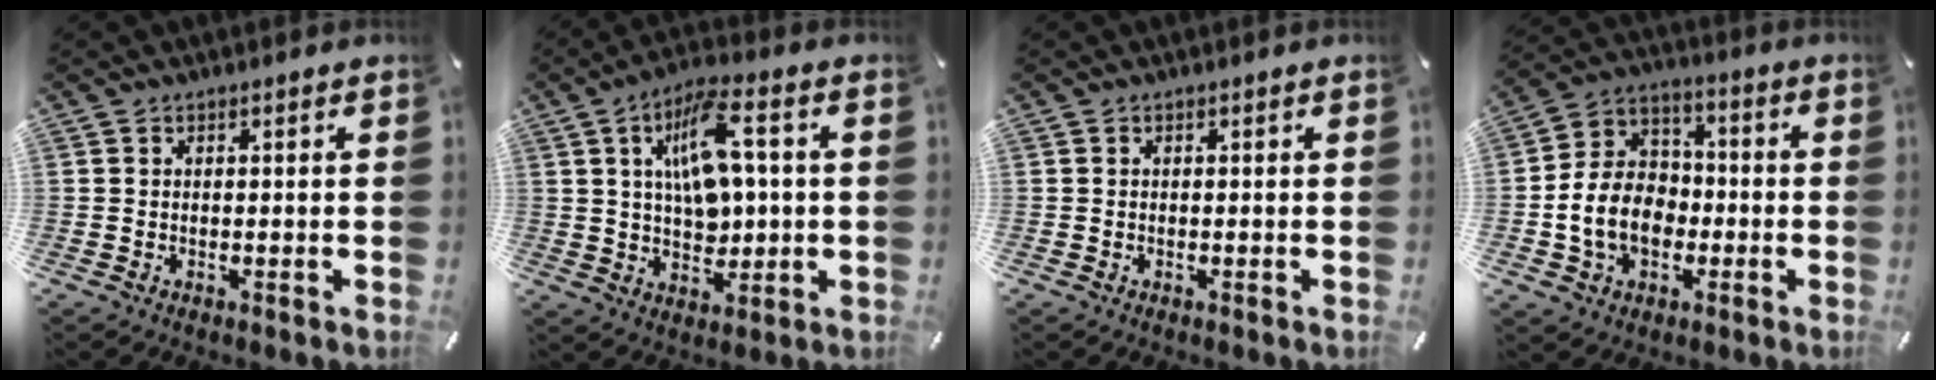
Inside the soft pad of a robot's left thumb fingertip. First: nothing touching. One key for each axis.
{"total": 12.2, "fx": 2.8, "fy": 6.9, "fz": 9.6, "tx": -0.172, "ty": 0.004, "tz": 0.050}
{"total": 0.0}
{"total": 12.3, "fx": -3.2, "fy": 9.7, "fz": 7.0, "tx": -0.169, "ty": 0.025, "tz": -0.057}